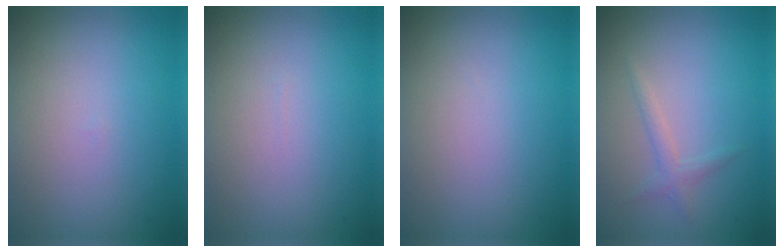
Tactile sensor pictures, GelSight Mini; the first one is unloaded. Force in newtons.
{"total": 0.0}
{"total": 0.0}
{"total": 1.3, "press": 1.3, "slide": 0.0}